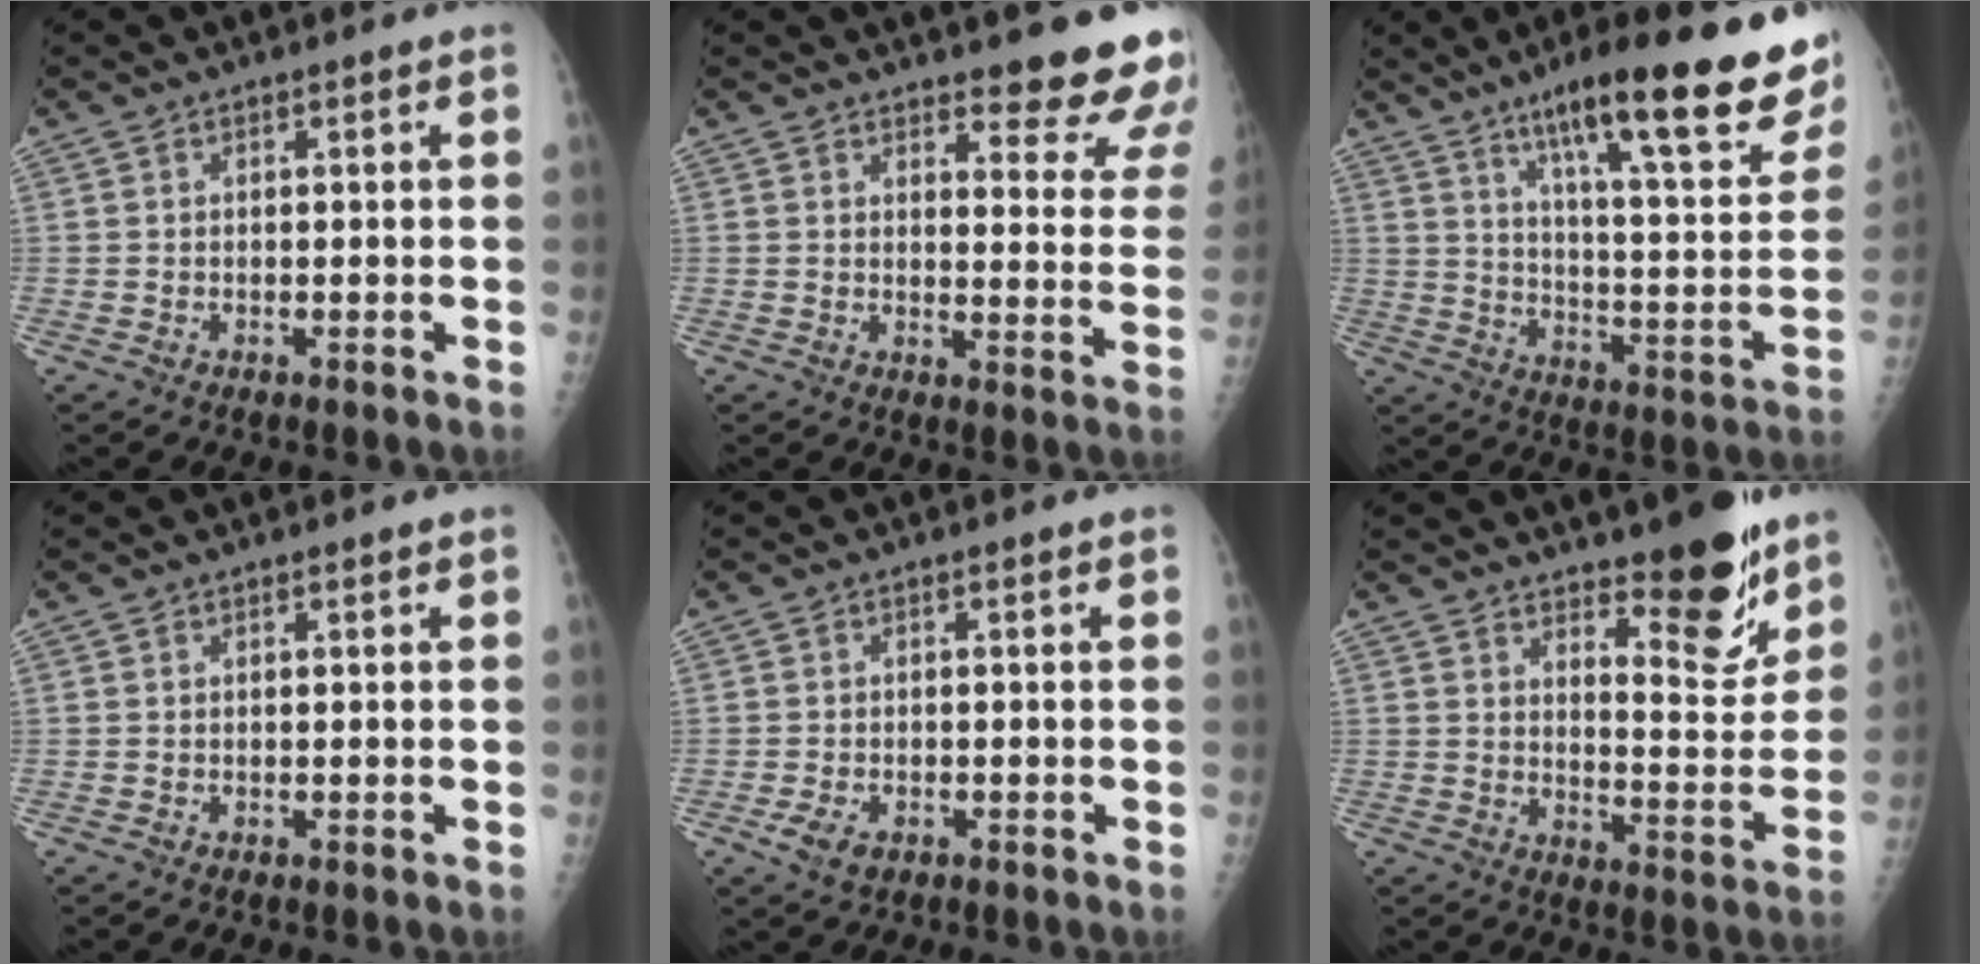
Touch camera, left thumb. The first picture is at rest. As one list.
[{"total": 13.2, "force": [11.8, 3.2, 4.8], "torque": [-0.011, -0.097, 0.123]}, {"total": 26.7, "force": [16.9, 5.1, 20.0], "torque": [-0.261, -0.058, 0.249]}, {"total": 0.0}, {"total": 3.3, "force": [-1.5, 2.1, 2.1], "torque": [-0.043, -0.002, -0.024]}, {"total": 12.7, "force": [9.1, 4.0, 7.9], "torque": [-0.071, -0.074, 0.138]}]